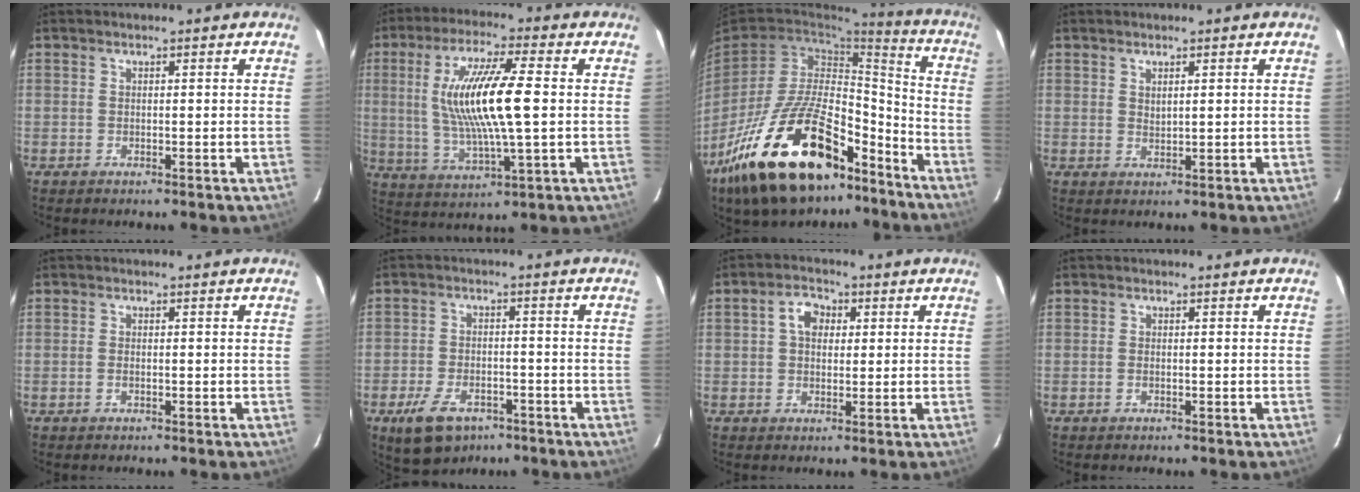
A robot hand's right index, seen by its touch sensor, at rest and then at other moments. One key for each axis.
{"total": 15.7, "fx": 1.3, "fy": 2.7, "fz": 15.4, "tx": -0.294, "ty": -0.003, "tz": 0.032}
{"total": 28.6, "fx": -18.3, "fy": 12.9, "fz": 17.8, "tx": -0.335, "ty": 0.001, "tz": -0.285}
{"total": 1.6, "fx": 0.8, "fy": 0.7, "fz": 1.2, "tx": -0.020, "ty": 0.000, "tz": 0.015}
{"total": 0.9, "fx": -0.3, "fy": 0.4, "fz": 0.7, "tx": -0.016, "ty": -0.001, "tz": -0.006}
{"total": 10.4, "fx": -6.5, "fy": 5.8, "fz": 5.7, "tx": -0.131, "ty": -0.011, "tz": -0.103}
{"total": 4.5, "fx": 1.0, "fy": 3.4, "fz": 2.8, "tx": -0.049, "ty": 0.017, "tz": 0.018}
{"total": 0.6, "fx": -0.2, "fy": 0.3, "fz": 0.5, "tx": -0.012, "ty": 0.000, "tz": -0.005}